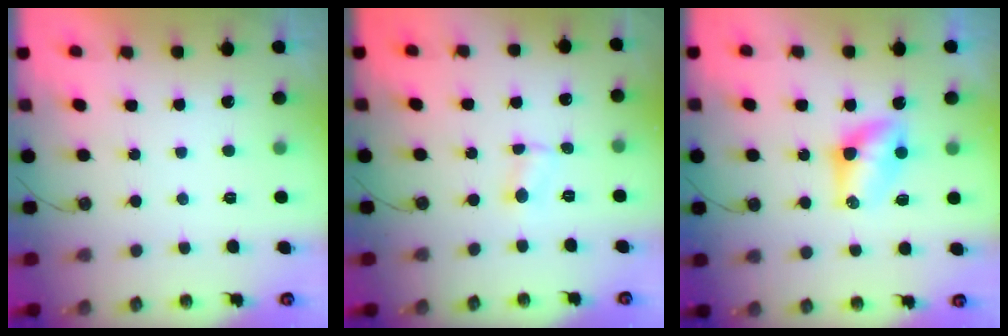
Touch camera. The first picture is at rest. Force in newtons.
{"total": 2.3, "press": 2.2, "slide": 0.5}
{"total": 6.9, "press": 6.9, "slide": 0.6}